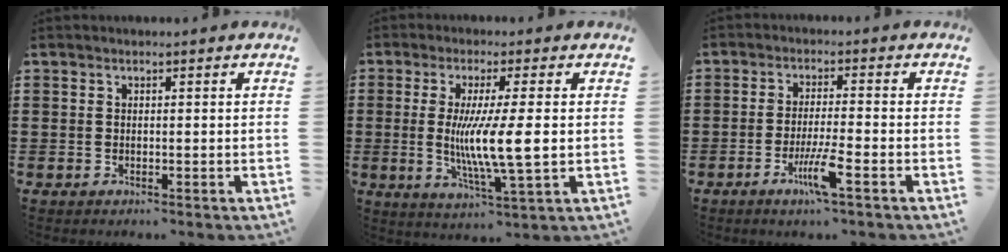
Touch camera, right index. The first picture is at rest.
{"total": 8.5, "force": [-0.1, 0.8, 8.5], "torque": [-0.165, -0.009, -0.008]}
{"total": 5.8, "force": [-2.9, 0.2, 5.0], "torque": [-0.101, -0.015, -0.054]}